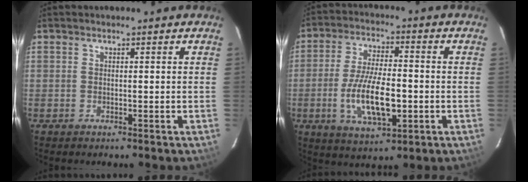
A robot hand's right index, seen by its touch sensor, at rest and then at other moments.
{"total": 12.5, "force": [-3.0, 4.7, 11.2], "torque": [-0.222, -0.007, -0.050]}